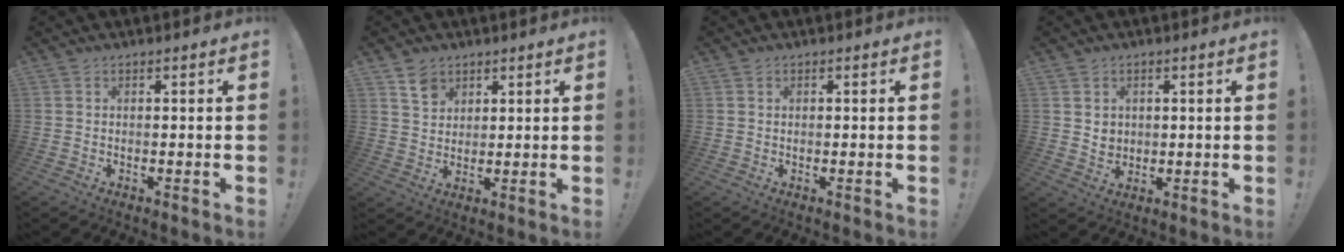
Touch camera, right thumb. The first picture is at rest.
{"total": 6.1, "force": [4.0, 4.2, 1.7], "torque": [-0.023, -0.020, 0.076]}
{"total": 0.6, "force": [0.3, 0.4, 0.2], "torque": [0.000, -0.001, 0.006]}
{"total": 4.0, "force": [1.6, 3.5, 1.0], "torque": [-0.012, -0.008, 0.029]}